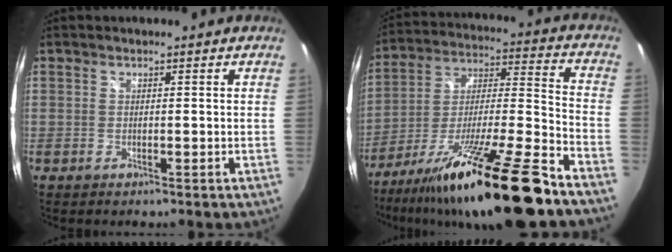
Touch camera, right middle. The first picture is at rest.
{"total": 22.7, "force": [-16.4, 0.8, 15.6], "torque": [-0.258, -0.017, -0.274]}